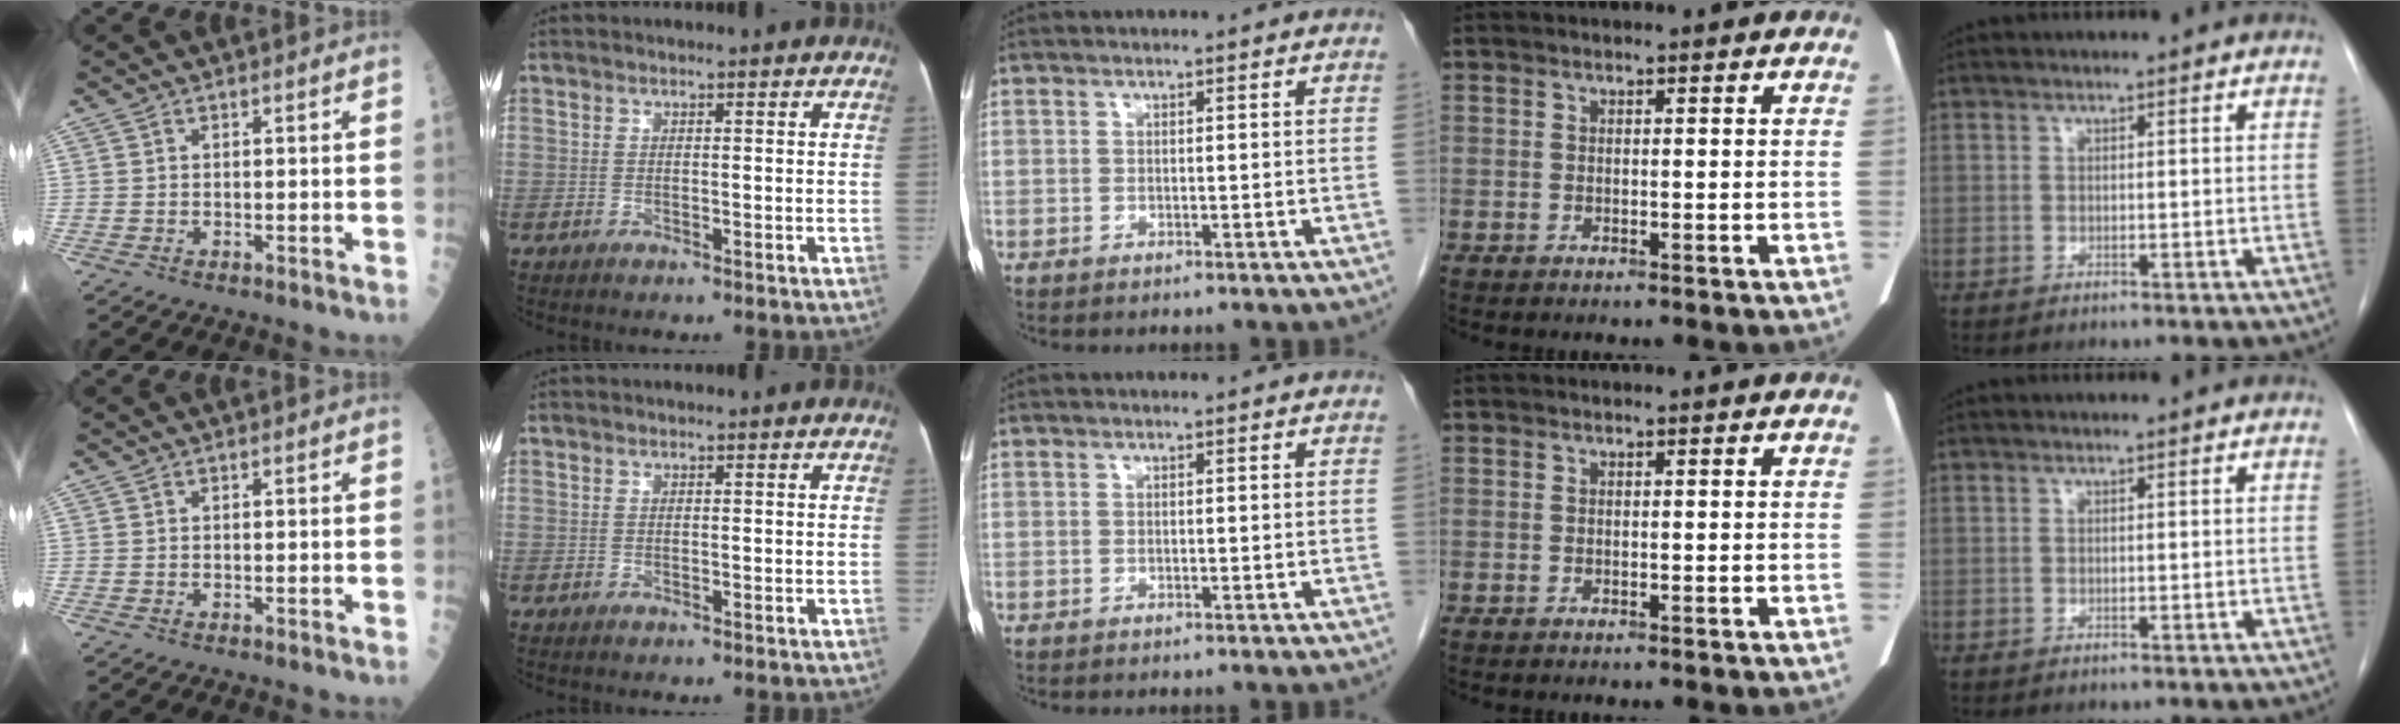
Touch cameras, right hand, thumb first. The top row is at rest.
{}